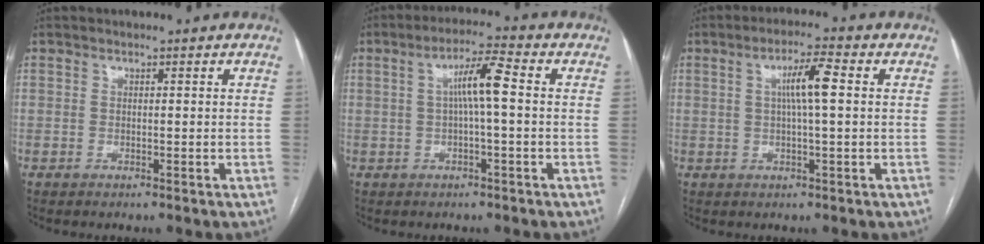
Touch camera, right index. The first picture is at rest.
{"total": 6.2, "force": [0.5, 0.3, 6.2], "torque": [-0.109, 0.016, 0.008]}
{"total": 5.8, "force": [1.1, 0.3, 5.7], "torque": [-0.102, 0.007, 0.017]}